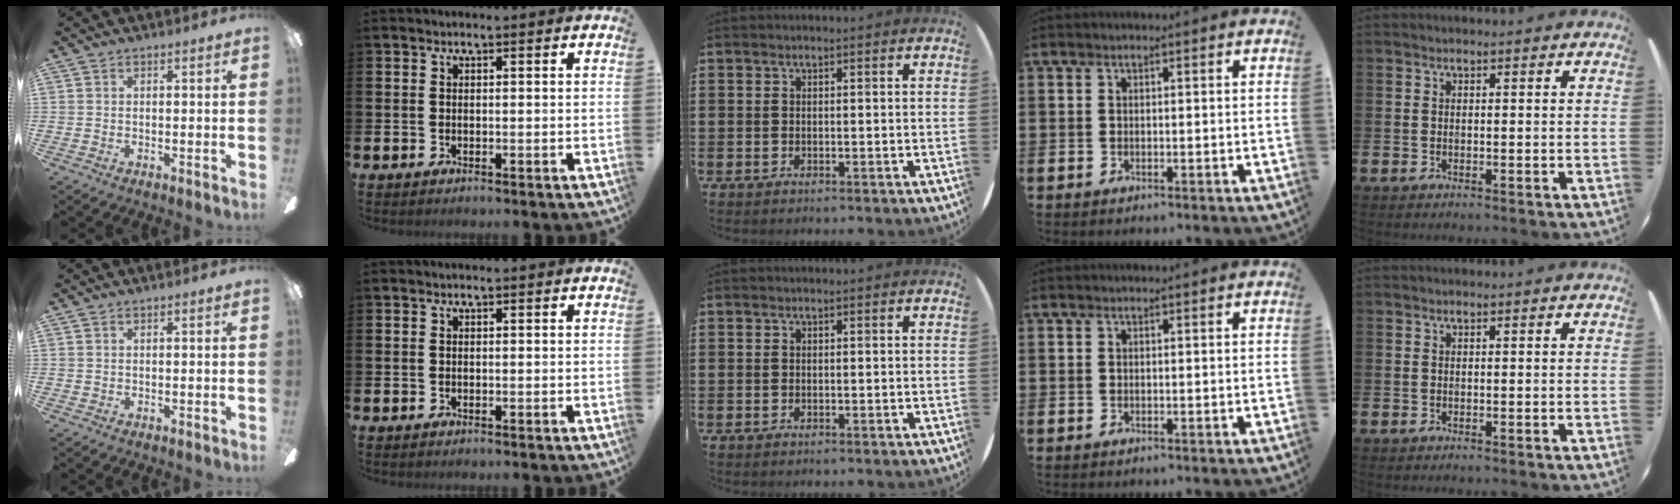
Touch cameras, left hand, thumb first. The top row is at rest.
{}